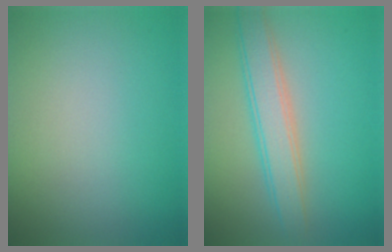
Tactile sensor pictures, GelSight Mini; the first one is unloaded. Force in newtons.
{"total": 4.2, "press": 4.2, "slide": 0.2}